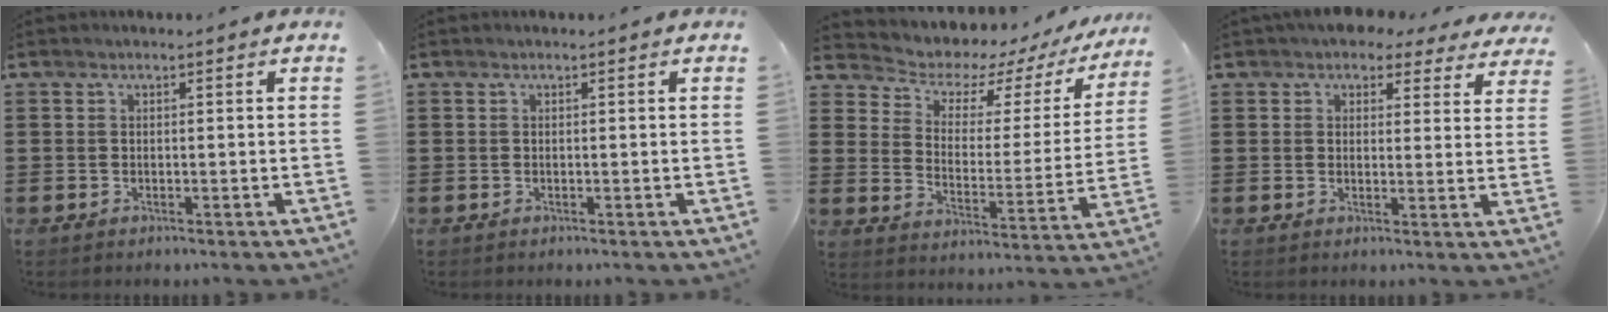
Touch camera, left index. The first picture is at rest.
{"total": 0.0}
{"total": 4.9, "force": [4.2, 2.1, 1.4], "torque": [-0.049, -0.041, 0.064]}
{"total": 3.8, "force": [3.1, 1.7, 1.3], "torque": [-0.034, -0.004, 0.055]}